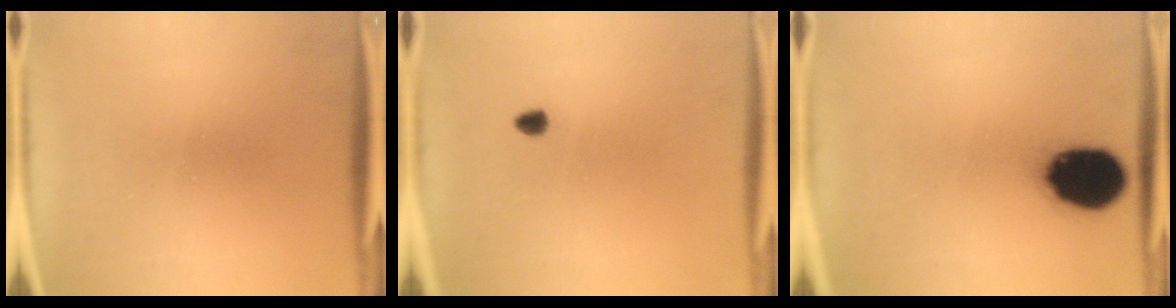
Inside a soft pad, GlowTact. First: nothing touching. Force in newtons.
{"total": 0.9}
{"total": 17.0}